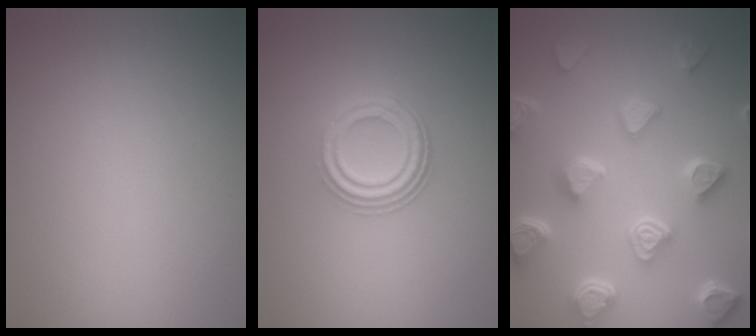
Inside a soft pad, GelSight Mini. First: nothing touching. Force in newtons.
{"total": 3.9, "press": 3.1, "slide": 2.4}
{"total": 7.7, "press": 5.9, "slide": 4.9}